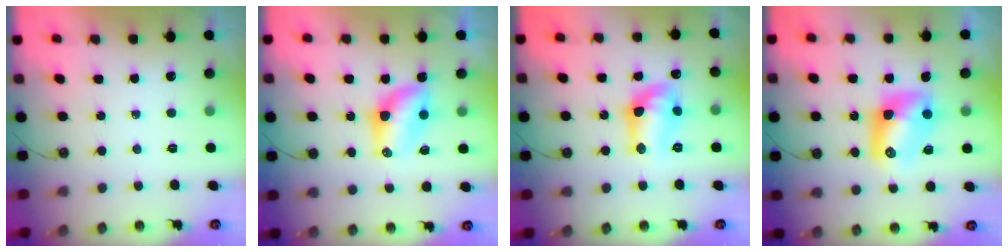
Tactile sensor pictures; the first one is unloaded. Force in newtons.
{"total": 7.2, "press": 7.1, "slide": 1.2}
{"total": 12.9, "press": 12.7, "slide": 2.4}
{"total": 9.8, "press": 9.7, "slide": 1.0}